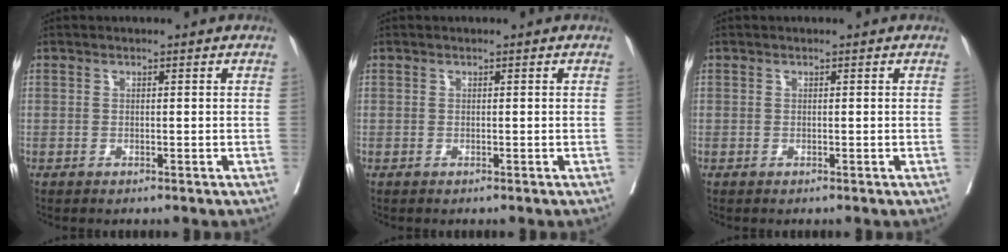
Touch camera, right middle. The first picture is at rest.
{"total": 0.0}
{"total": 0.0}